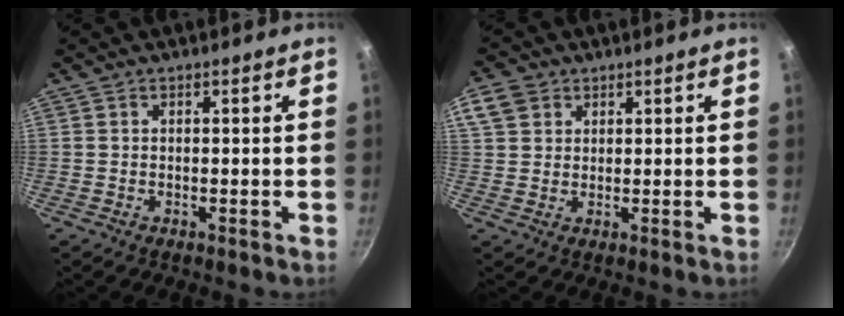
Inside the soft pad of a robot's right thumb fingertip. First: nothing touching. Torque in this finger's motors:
{"motor_torque": [-0.94, 1.37, 0.26, -0.09, 0.17]}